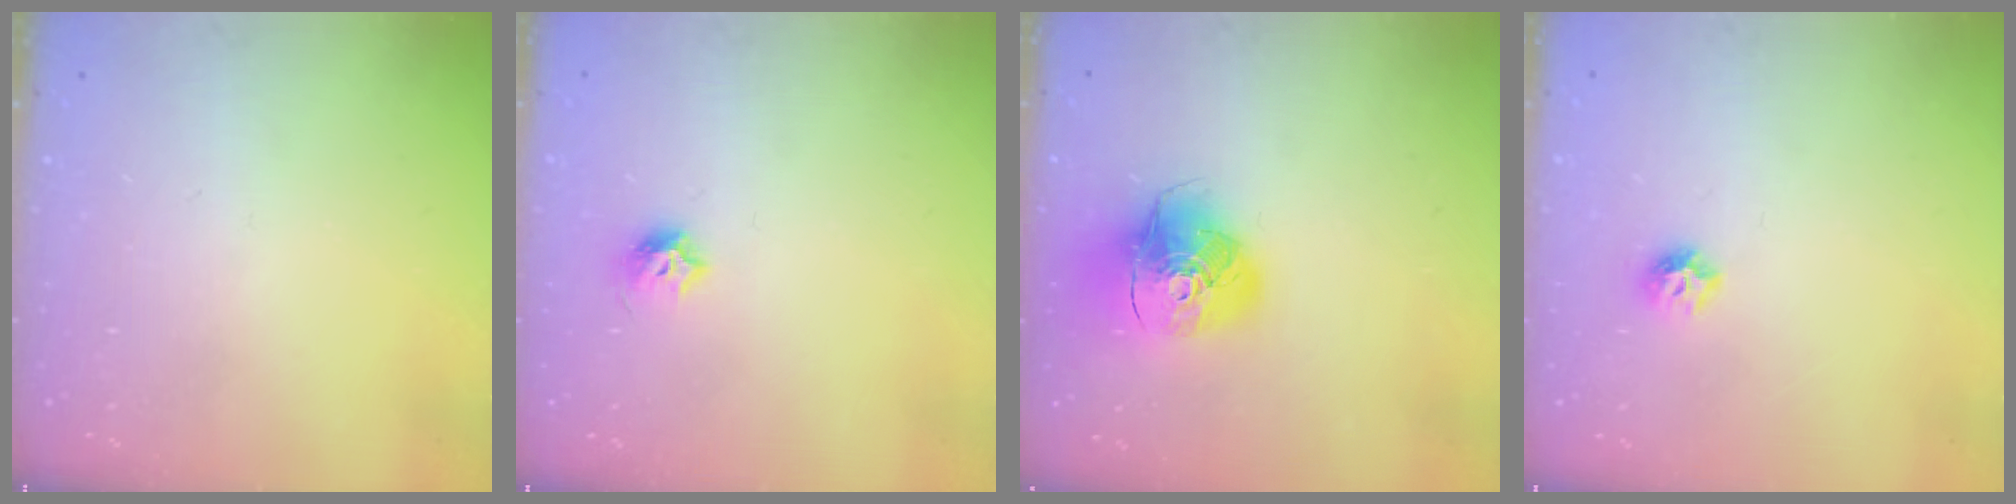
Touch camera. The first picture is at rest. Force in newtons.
{"total": 6.8, "press": 6.8, "slide": 1.0}
{"total": 14.5, "press": 14.4, "slide": 1.9}
{"total": 6.0, "press": 5.9, "slide": 0.8}